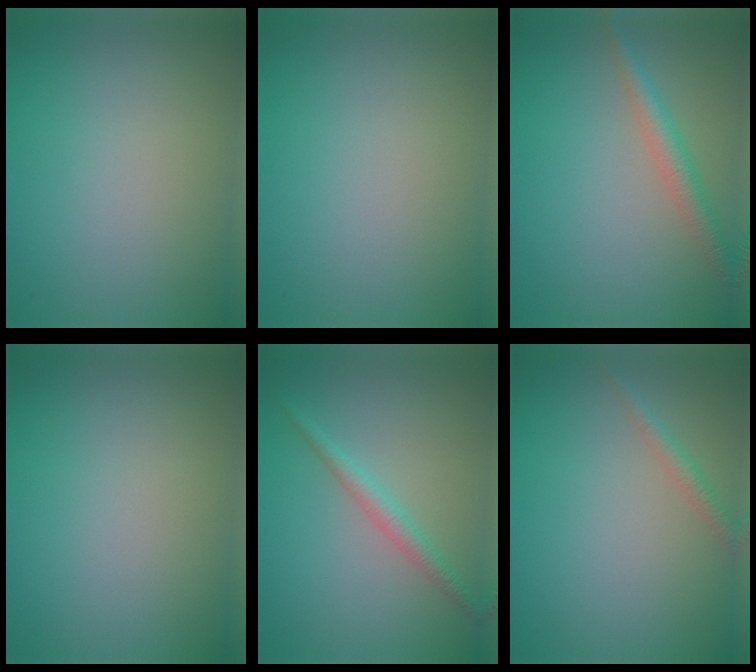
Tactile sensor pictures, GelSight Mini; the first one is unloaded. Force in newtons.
{"total": 0.0}
{"total": 2.7, "press": 2.7, "slide": 0.1}
{"total": 0.0}
{"total": 2.0, "press": 2.0, "slide": 0.1}
{"total": 1.3, "press": 1.3, "slide": 0.0}